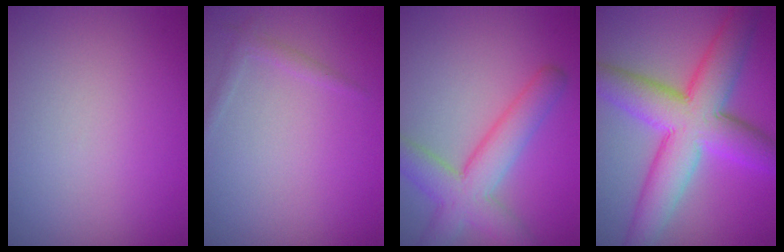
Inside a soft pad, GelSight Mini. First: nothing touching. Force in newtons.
{"total": 1.0, "press": 1.0, "slide": 0.1}
{"total": 5.9, "press": 5.9, "slide": 0.3}
{"total": 9.9, "press": 9.9, "slide": 0.4}